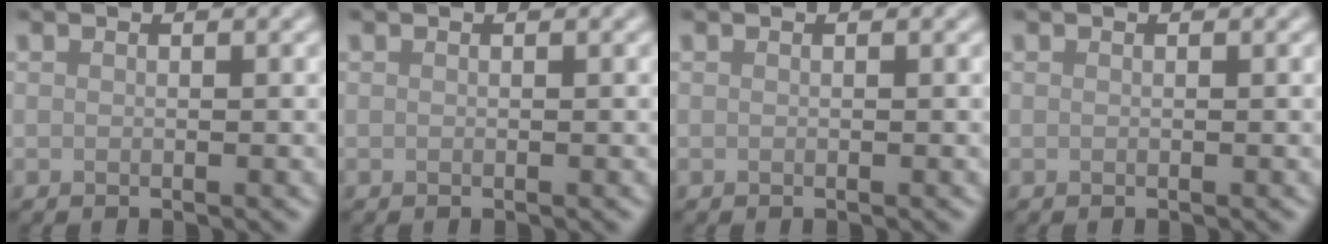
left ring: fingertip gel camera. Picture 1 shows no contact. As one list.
[{"total": 0.0}, {"total": 0.0}, {"total": 0.0}]